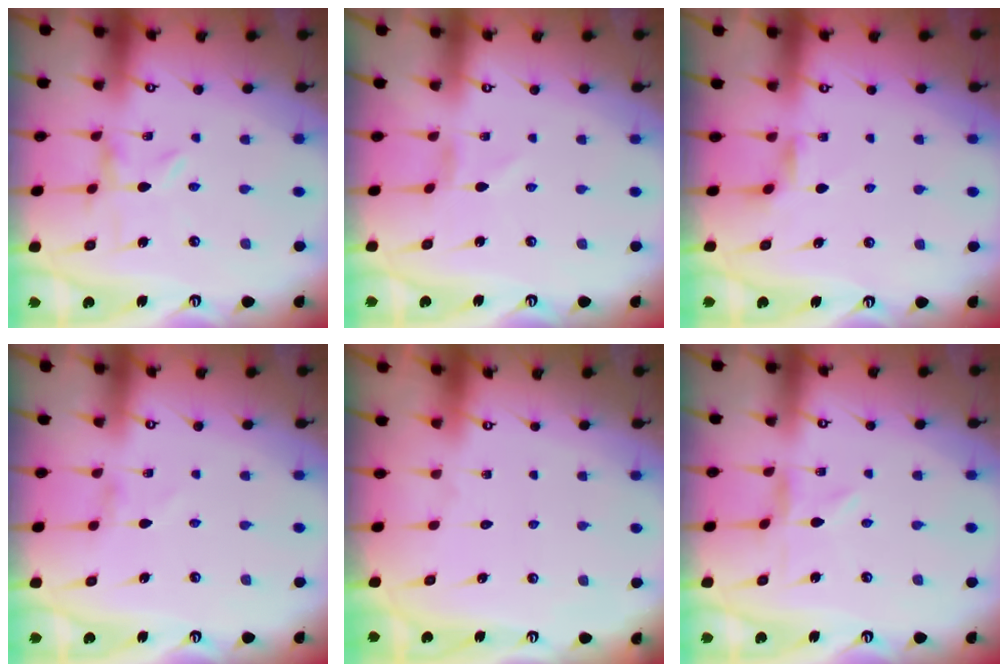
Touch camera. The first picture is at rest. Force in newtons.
{"total": 0.0}
{"total": 2.2, "press": 2.2, "slide": 0.4}
{"total": 1.2, "press": 1.2, "slide": 0.1}
{"total": 1.6, "press": 1.6, "slide": 0.2}
{"total": 0.7, "press": 0.7, "slide": 0.1}